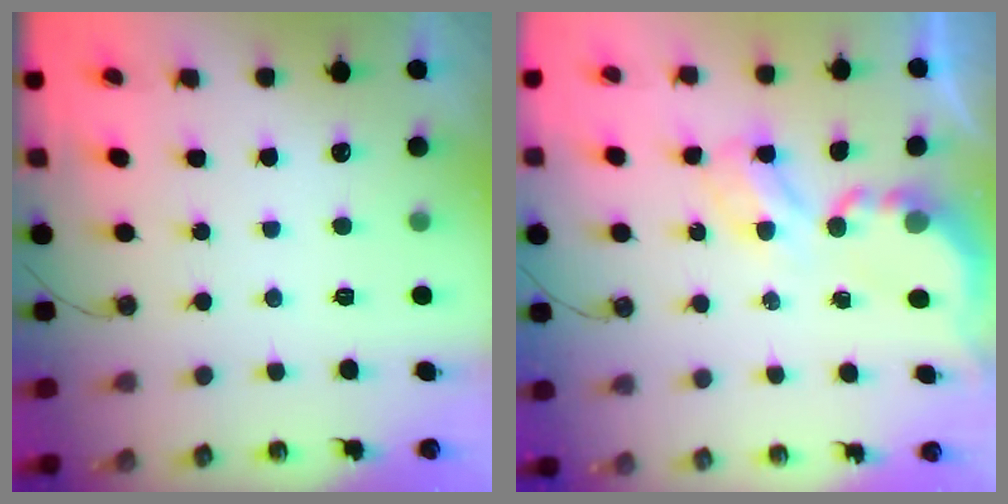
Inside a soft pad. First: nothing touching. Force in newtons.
{"total": 4.9, "press": 4.9, "slide": 0.3}